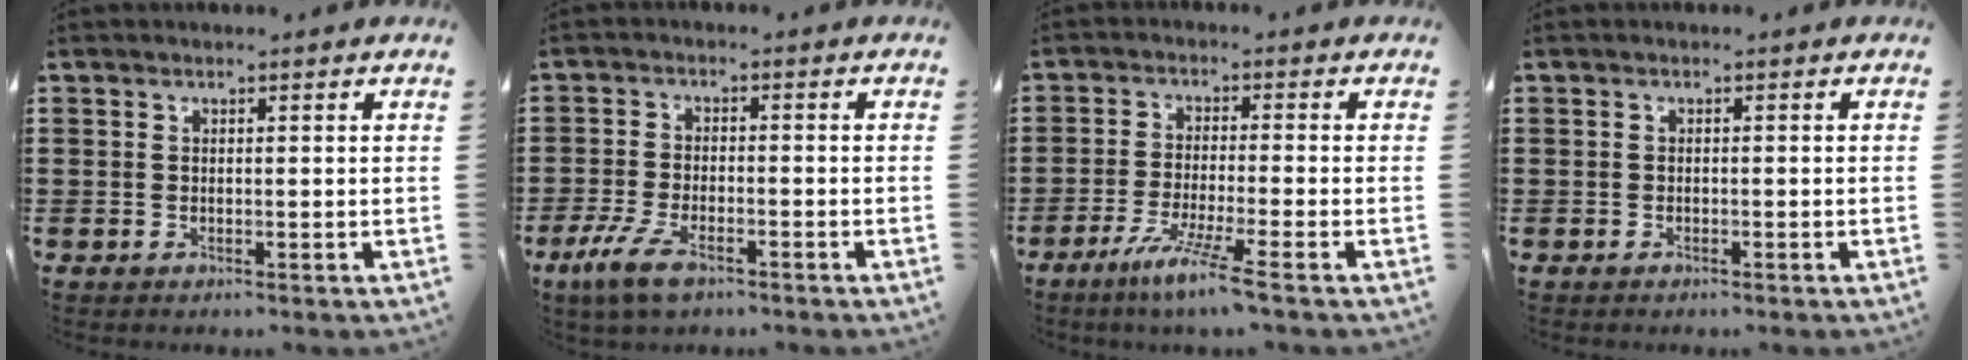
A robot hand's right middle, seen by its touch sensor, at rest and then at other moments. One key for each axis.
{"total": 6.0, "fx": -3.7, "fy": 2.2, "fz": 4.1, "tx": -0.101, "ty": -0.007, "tz": -0.072}
{"total": 5.9, "fx": -4.3, "fy": -0.6, "fz": 4.0, "tx": -0.084, "ty": -0.021, "tz": -0.078}
{"total": 0.5, "fx": -0.5, "fy": 0.1, "fz": 0.2, "tx": -0.005, "ty": -0.003, "tz": -0.009}